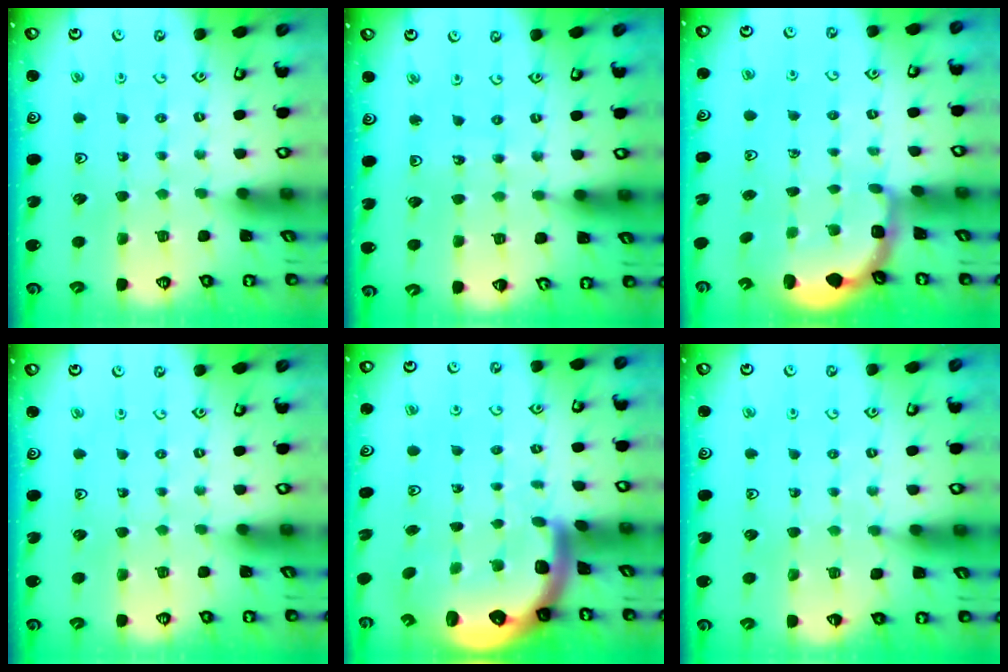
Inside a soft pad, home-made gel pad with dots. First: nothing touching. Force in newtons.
{"total": 3.6, "press": 3.6, "slide": 0.3}
{"total": 3.0, "press": 2.0, "slide": 2.2}
{"total": 0.0}
{"total": 4.8, "press": 4.6, "slide": 1.6}
{"total": 6.0, "press": 5.9, "slide": 1.3}